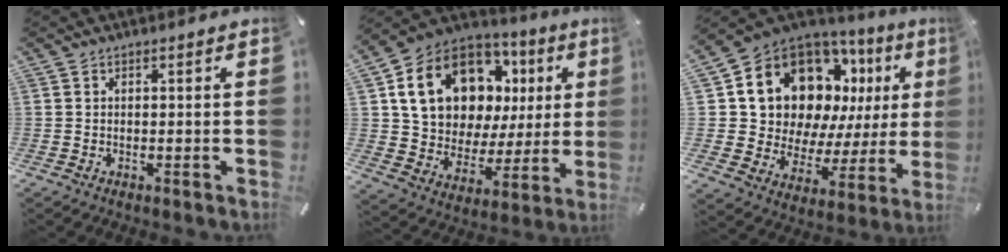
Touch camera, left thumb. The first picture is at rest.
{"total": 18.2, "force": [8.2, 13.1, 9.6], "torque": [-0.167, -0.046, 0.160]}
{"total": 16.5, "force": [9.2, 11.7, 7.2], "torque": [-0.122, -0.082, 0.179]}